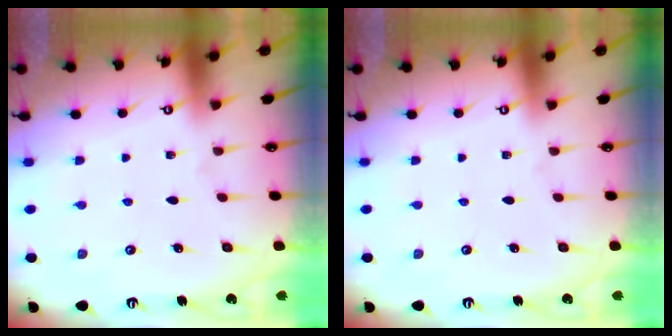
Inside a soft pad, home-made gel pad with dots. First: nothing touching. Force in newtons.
{"total": 0.0}